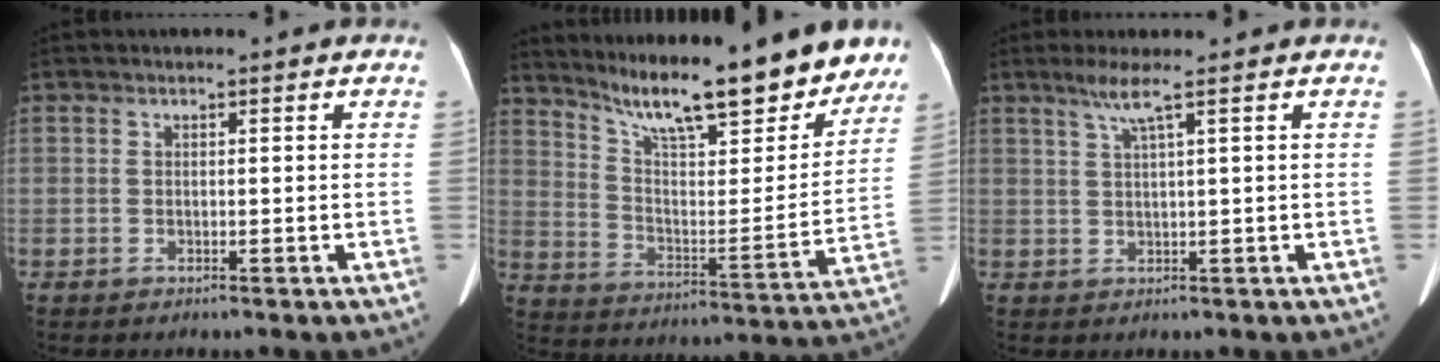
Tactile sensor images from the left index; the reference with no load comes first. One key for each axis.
{"total": 22.3, "fx": 18.4, "fy": 4.2, "fz": 11.9, "tx": -0.182, "ty": -0.016, "tz": 0.273}
{"total": 2.9, "fx": 1.6, "fy": -0.7, "fz": 2.3, "tx": -0.056, "ty": 0.003, "tz": 0.038}